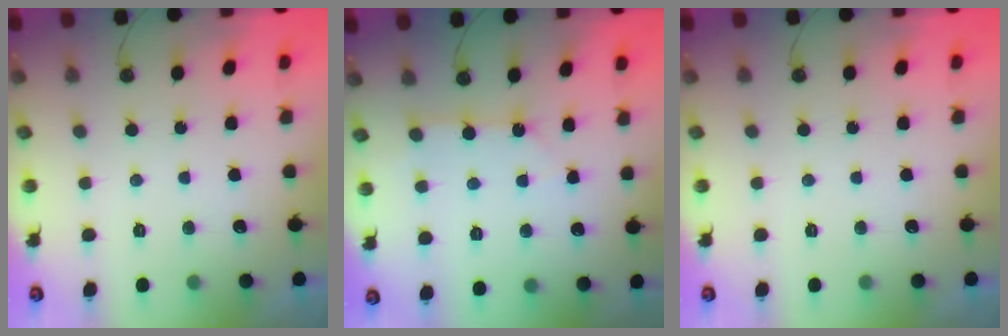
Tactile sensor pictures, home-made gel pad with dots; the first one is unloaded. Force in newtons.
{"total": 2.8, "press": 2.8, "slide": 0.3}
{"total": 0.0}